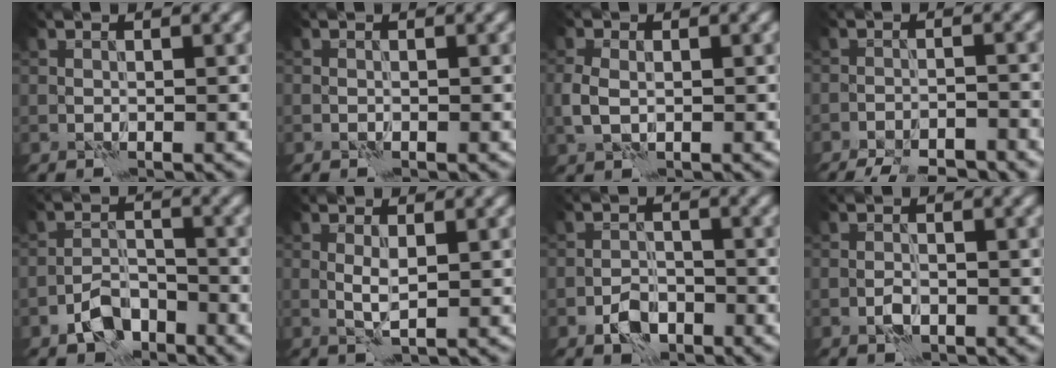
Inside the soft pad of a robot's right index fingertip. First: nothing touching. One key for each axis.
{"total": 0.0}
{"total": 2.3, "fx": -0.2, "fy": 1.6, "fz": 1.7, "tx": -0.044, "ty": 0.000, "tz": -0.006}
{"total": 7.5, "fx": -6.8, "fy": 1.6, "fz": 2.6, "tx": -0.036, "ty": -0.001, "tz": -0.100}
{"total": 3.9, "fx": -2.7, "fy": 2.1, "fz": 1.9, "tx": -0.029, "ty": 0.004, "tz": -0.056}
{"total": 1.5, "fx": 0.5, "fy": 0.3, "fz": 1.4, "tx": -0.034, "ty": 0.000, "tz": 0.010}
{"total": 3.0, "fx": -1.8, "fy": 1.8, "fz": 1.5, "tx": -0.024, "ty": 0.004, "tz": -0.037}
{"total": 1.4, "fx": -0.7, "fy": 0.7, "fz": 0.9, "tx": -0.019, "ty": 0.002, "tz": -0.015}